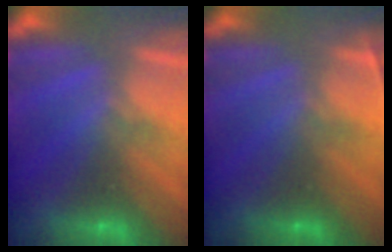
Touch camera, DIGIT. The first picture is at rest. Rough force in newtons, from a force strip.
{"total": 2.3}